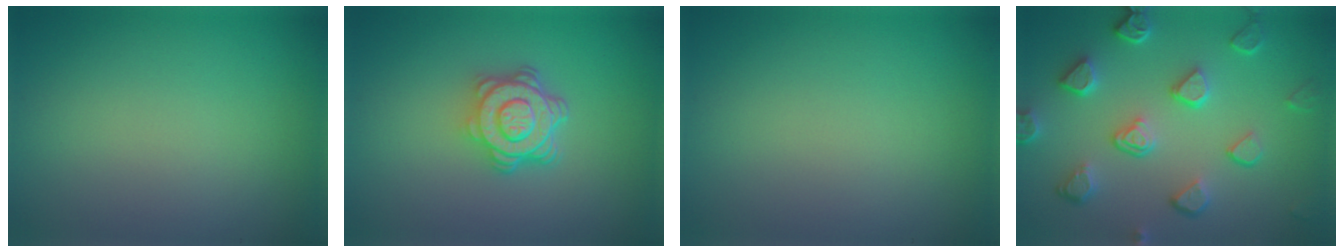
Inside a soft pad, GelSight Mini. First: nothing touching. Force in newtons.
{"total": 4.7, "press": 3.7, "slide": 2.8}
{"total": 0.0}
{"total": 5.2, "press": 4.2, "slide": 3.0}